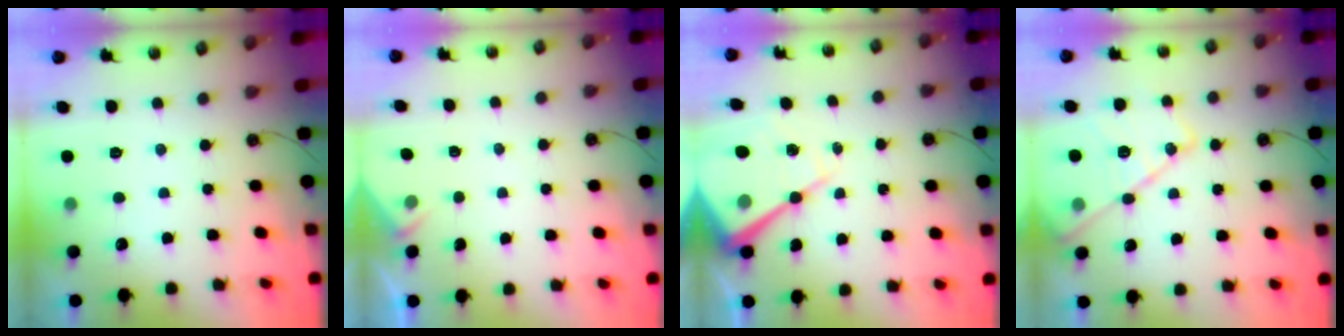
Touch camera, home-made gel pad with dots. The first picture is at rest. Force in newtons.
{"total": 2.8, "press": 2.7, "slide": 0.4}
{"total": 15.1, "press": 15.0, "slide": 1.1}
{"total": 15.7, "press": 15.7, "slide": 1.3}